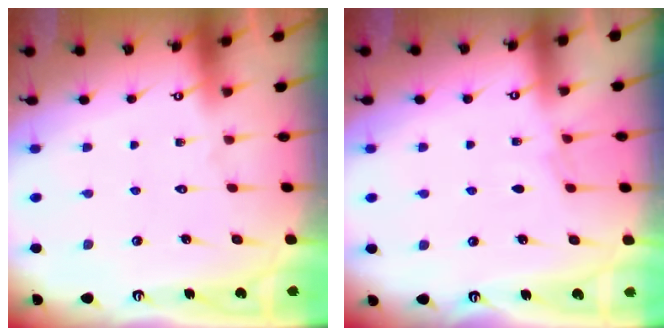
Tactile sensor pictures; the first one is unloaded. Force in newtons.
{"total": 2.3, "press": 2.3, "slide": 0.4}